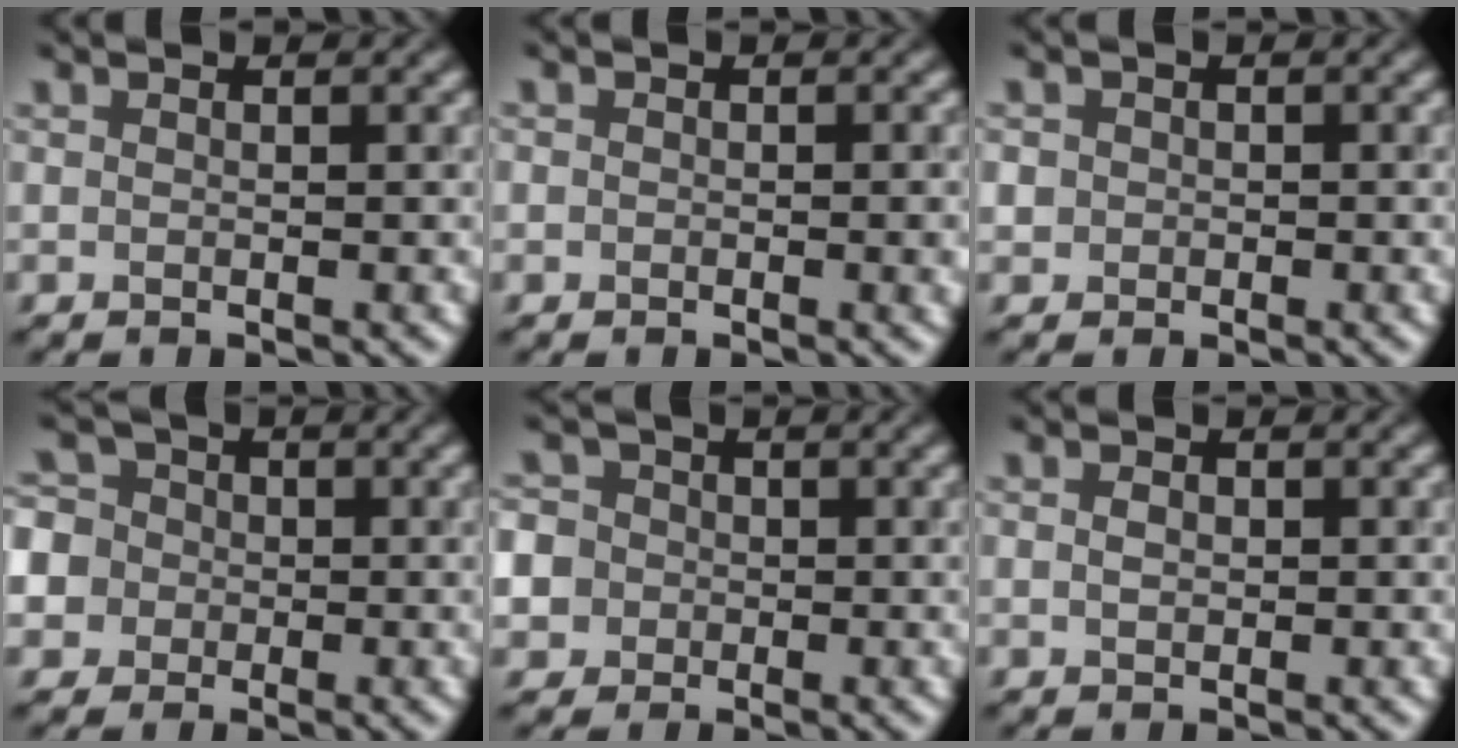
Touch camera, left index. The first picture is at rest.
{"total": 1.3, "force": [-0.2, 0.9, 1.0], "torque": [-0.009, -0.004, -0.001]}
{"total": 1.4, "force": [0.0, 1.4, 0.3], "torque": [0.003, 0.001, -0.002]}
{"total": 8.1, "force": [-1.2, 7.6, 2.5], "torque": [-0.065, 0.023, -0.064]}
{"total": 7.8, "force": [-0.9, 7.3, 2.4], "torque": [-0.056, 0.020, -0.054]}
{"total": 1.1, "force": [0.0, 0.9, 0.8], "torque": [-0.014, 0.000, -0.001]}